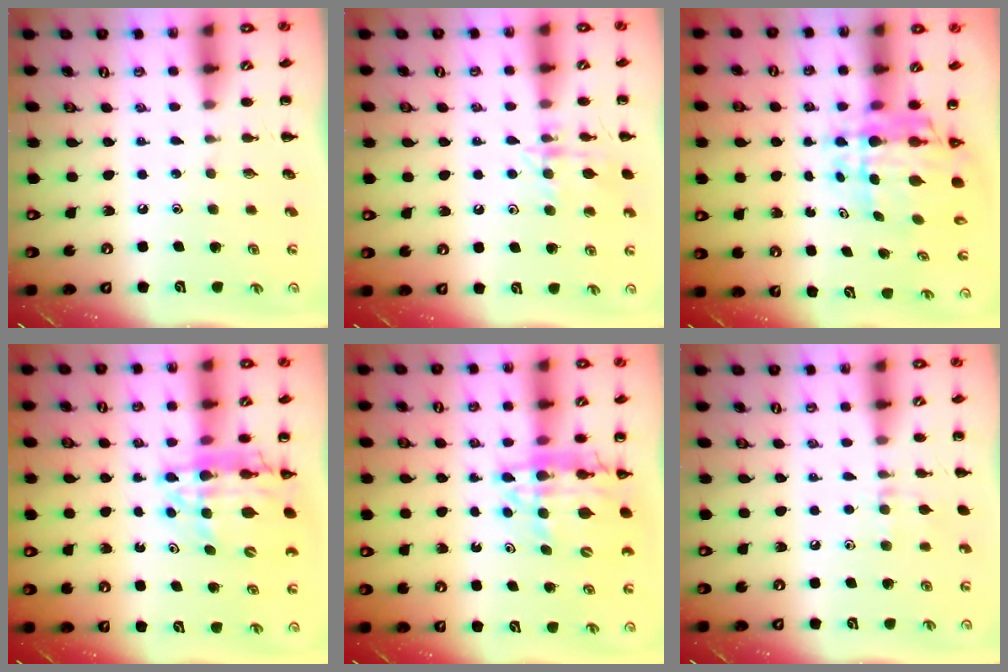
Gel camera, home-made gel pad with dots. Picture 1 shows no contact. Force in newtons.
{"total": 12.2, "press": 12.2, "slide": 0.7}
{"total": 8.4, "press": 8.0, "slide": 2.7}
{"total": 14.0, "press": 13.4, "slide": 4.0}
{"total": 15.0, "press": 14.5, "slide": 4.1}
{"total": 7.3, "press": 6.8, "slide": 2.7}